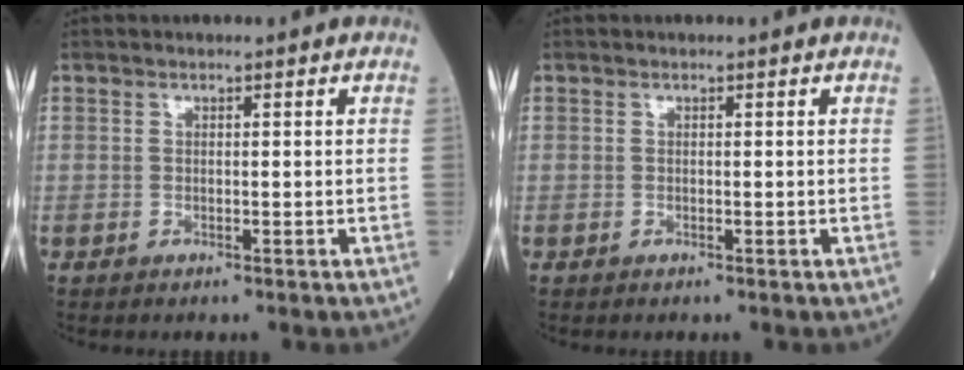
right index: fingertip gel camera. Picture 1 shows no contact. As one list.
[{"total": 0.0}]